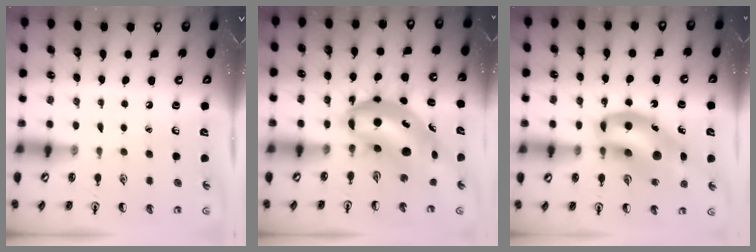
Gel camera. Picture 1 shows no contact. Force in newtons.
{"total": 9.3, "press": 9.0, "slide": 2.4}
{"total": 17.9, "press": 17.4, "slide": 4.3}